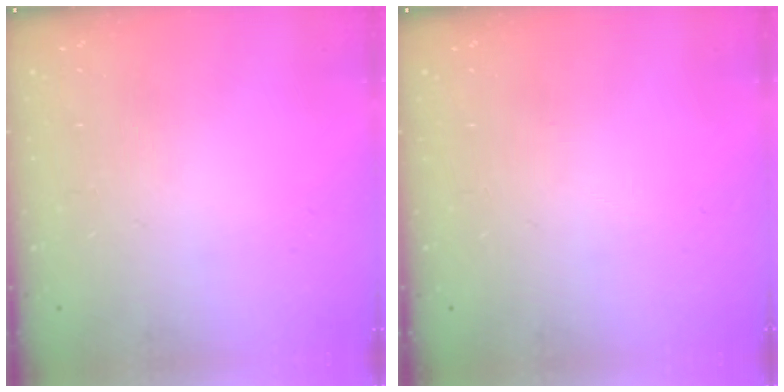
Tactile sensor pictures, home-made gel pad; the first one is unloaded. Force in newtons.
{"total": 0.0}